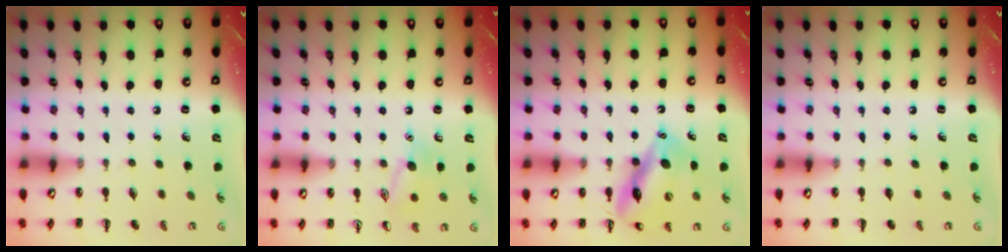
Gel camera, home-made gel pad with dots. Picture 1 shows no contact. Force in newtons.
{"total": 9.4, "press": 9.4, "slide": 1.0}
{"total": 14.7, "press": 14.6, "slide": 1.9}
{"total": 0.0}